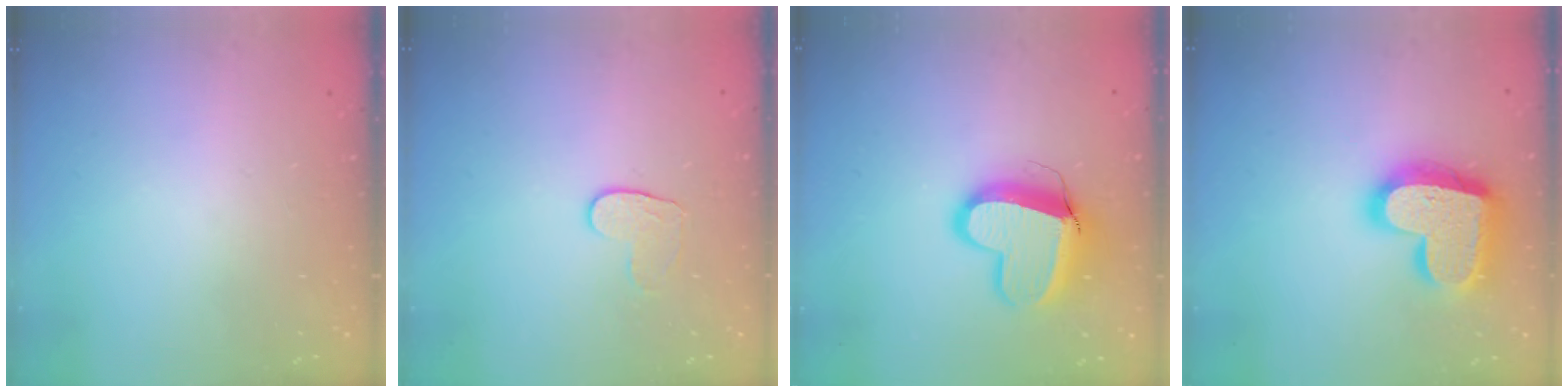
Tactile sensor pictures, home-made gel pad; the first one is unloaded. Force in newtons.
{"total": 5.6, "press": 5.5, "slide": 0.5}
{"total": 13.1, "press": 13.0, "slide": 1.3}
{"total": 21.7, "press": 21.6, "slide": 1.5}